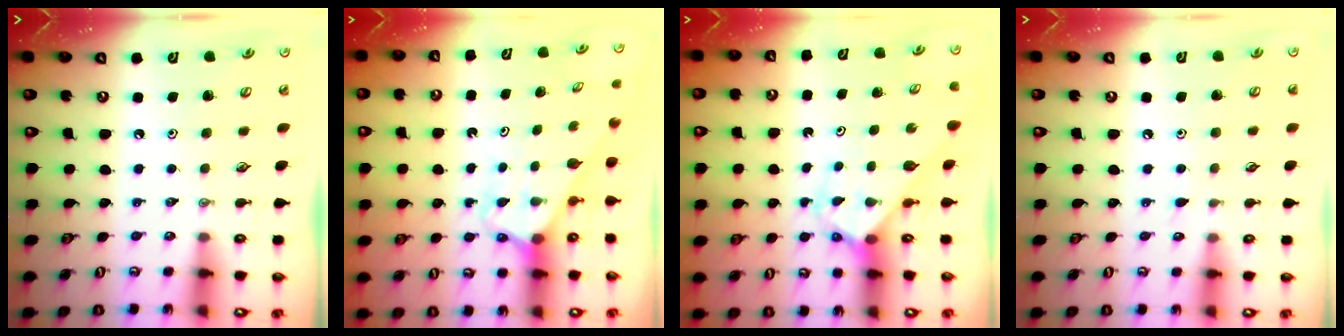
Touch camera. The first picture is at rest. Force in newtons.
{"total": 2.5, "press": 2.5, "slide": 0.2}
{"total": 2.8, "press": 2.8, "slide": 0.1}
{"total": 2.9, "press": 2.9, "slide": 0.4}